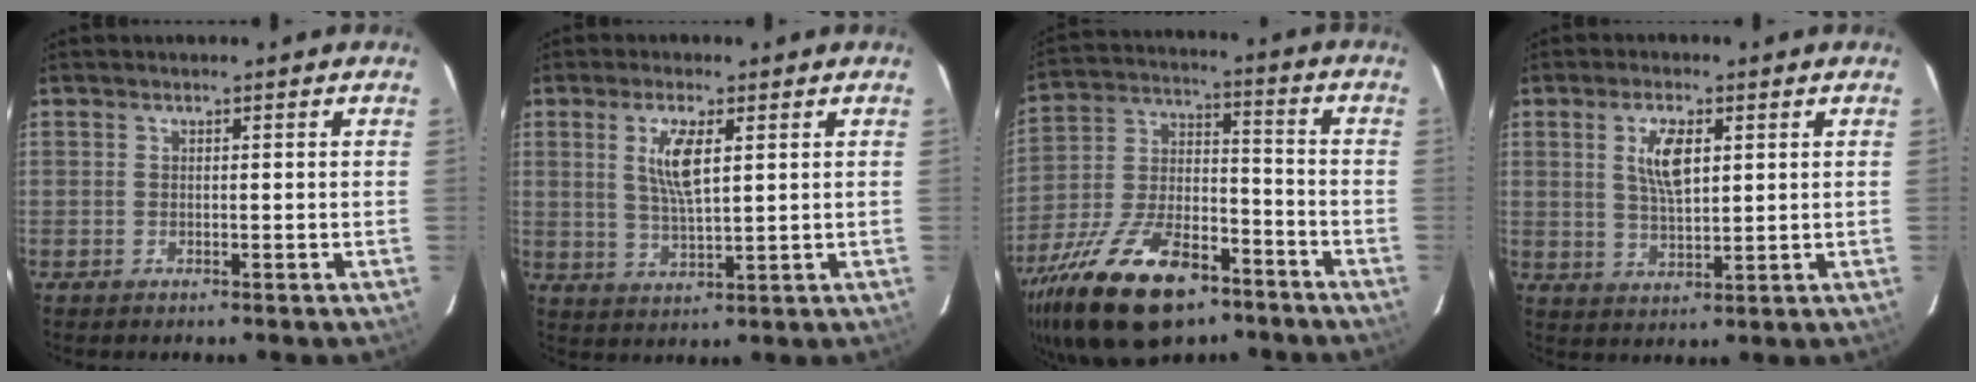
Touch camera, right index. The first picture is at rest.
{"total": 7.0, "force": [2.4, 3.0, 5.8], "torque": [-0.106, 0.002, 0.049]}
{"total": 23.7, "force": [-15.0, 10.6, 15.0], "torque": [-0.302, -0.016, -0.250]}
{"total": 6.6, "force": [2.1, 2.7, 5.6], "torque": [-0.103, 0.002, 0.043]}